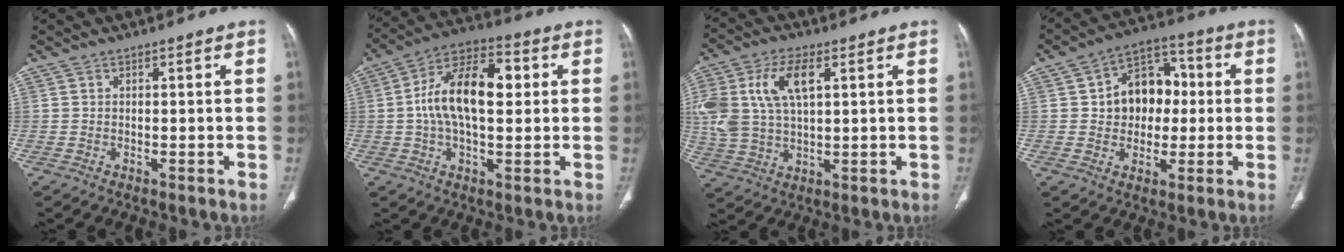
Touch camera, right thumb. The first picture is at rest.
{"total": 15.7, "force": [1.8, 8.2, 13.3], "torque": [-0.224, 0.027, 0.023]}
{"total": 15.2, "force": [4.4, 8.2, 12.0], "torque": [-0.264, 0.006, 0.087]}
{"total": 12.4, "force": [1.0, 9.6, 7.9], "torque": [-0.070, 0.026, 0.010]}